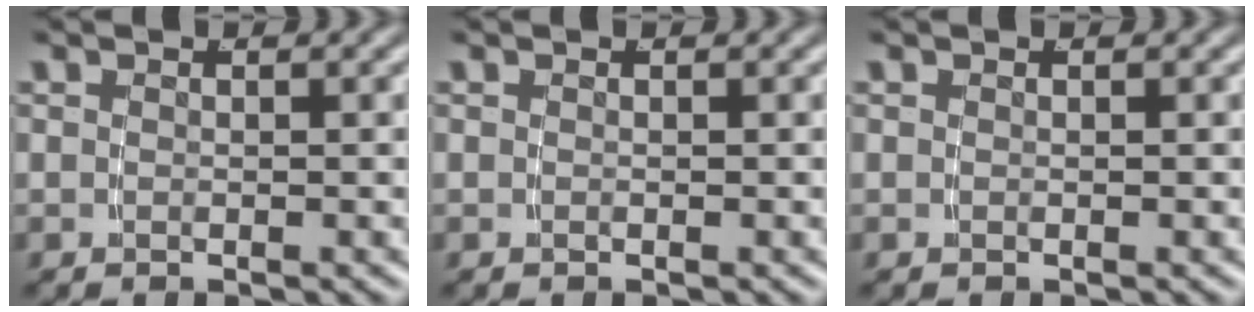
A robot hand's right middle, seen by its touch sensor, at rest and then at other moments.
{"total": 0.0}
{"total": 0.0}